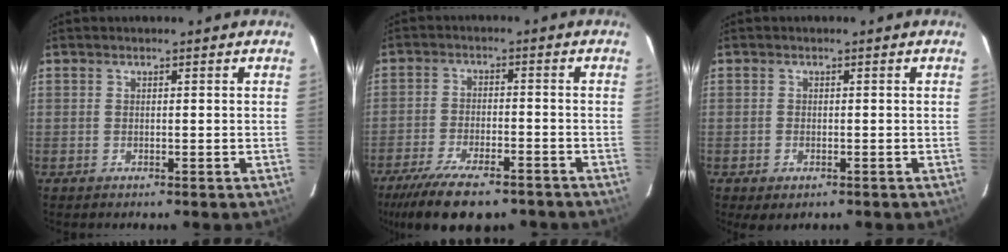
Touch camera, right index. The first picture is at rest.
{"total": 15.9, "force": [-12.2, 5.1, 8.9], "torque": [-0.187, -0.039, -0.194]}
{"total": 2.1, "force": [-1.1, 1.3, 1.1], "torque": [-0.020, -0.008, -0.017]}